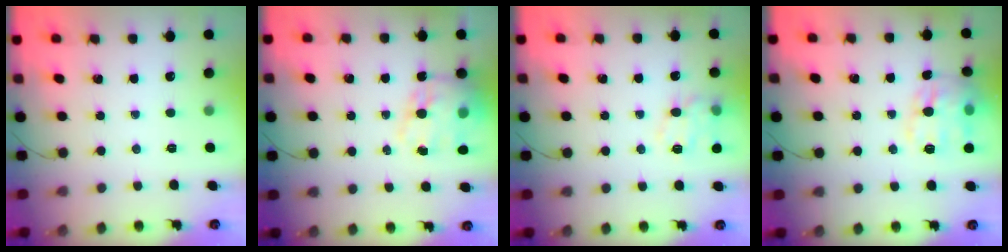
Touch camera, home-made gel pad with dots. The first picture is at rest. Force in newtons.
{"total": 16.5, "press": 16.0, "slide": 4.3}
{"total": 12.0, "press": 11.9, "slide": 0.9}
{"total": 13.8, "press": 13.7, "slide": 1.2}